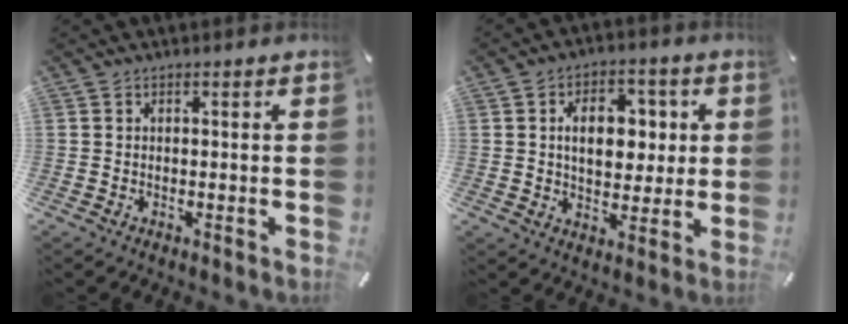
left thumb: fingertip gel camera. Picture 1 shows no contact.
{"total": 11.1, "force": [2.1, 7.7, 7.7], "torque": [-0.107, 0.002, 0.031]}